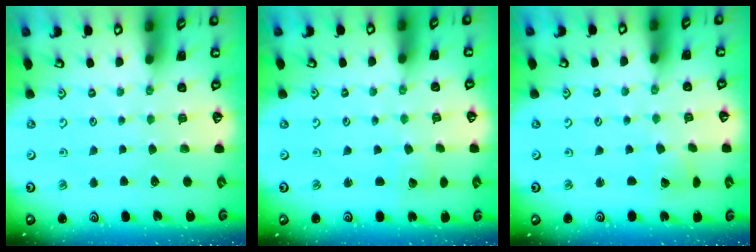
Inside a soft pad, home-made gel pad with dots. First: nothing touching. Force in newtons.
{"total": 1.6, "press": 1.6, "slide": 0.2}
{"total": 2.0, "press": 2.0, "slide": 0.3}